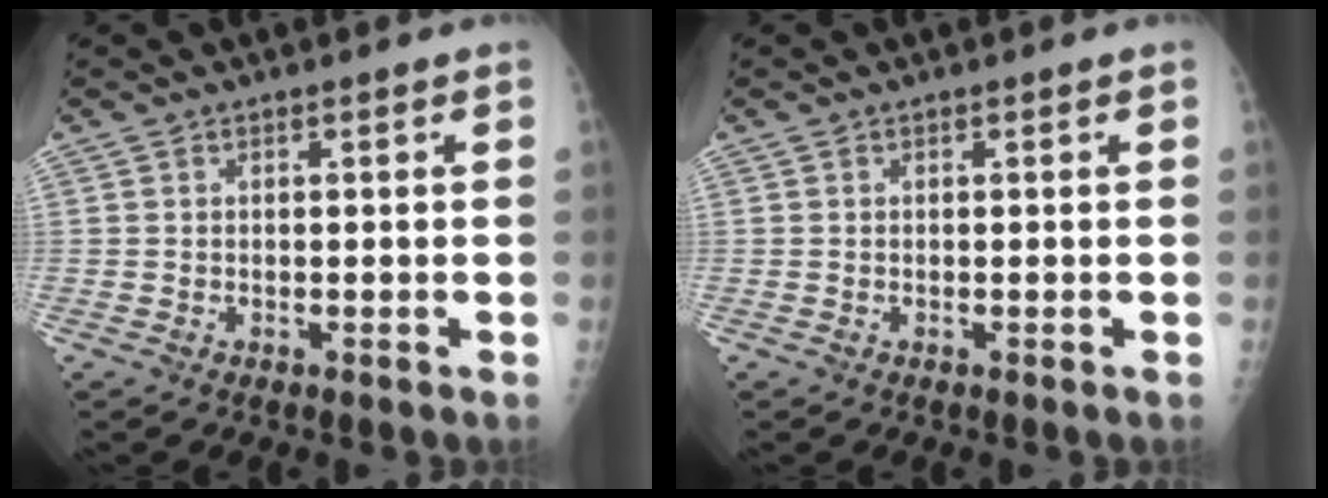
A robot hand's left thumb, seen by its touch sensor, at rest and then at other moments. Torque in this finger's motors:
{"motor_torque": [0.00, 0.01, -0.02, -0.03, 0.00]}